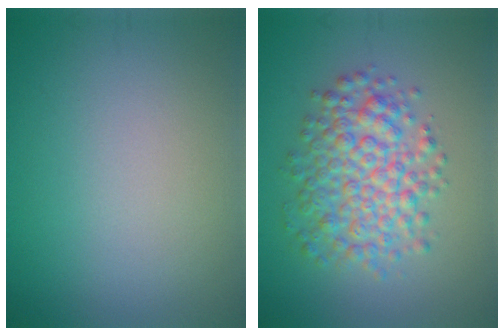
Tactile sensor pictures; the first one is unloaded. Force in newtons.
{"total": 5.4, "press": 5.4, "slide": 0.1}